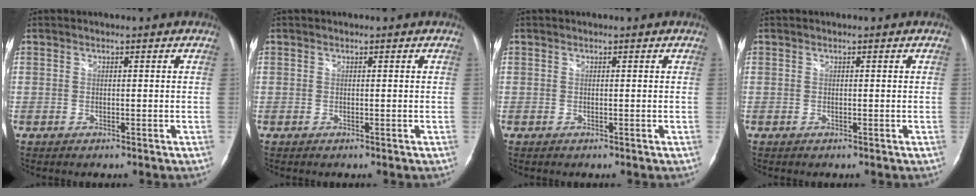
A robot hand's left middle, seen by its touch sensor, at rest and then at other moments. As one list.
[{"total": 0.0}, {"total": 0.0}, {"total": 0.0}]